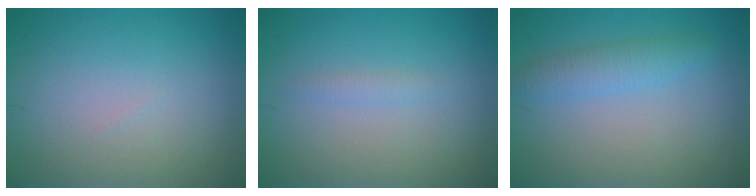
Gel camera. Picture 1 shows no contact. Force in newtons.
{"total": 0.8, "press": 0.8, "slide": 0.1}
{"total": 2.4, "press": 2.4, "slide": 0.1}